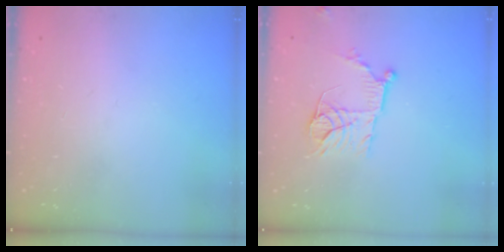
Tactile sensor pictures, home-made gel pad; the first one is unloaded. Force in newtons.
{"total": 12.2, "press": 12.1, "slide": 1.1}